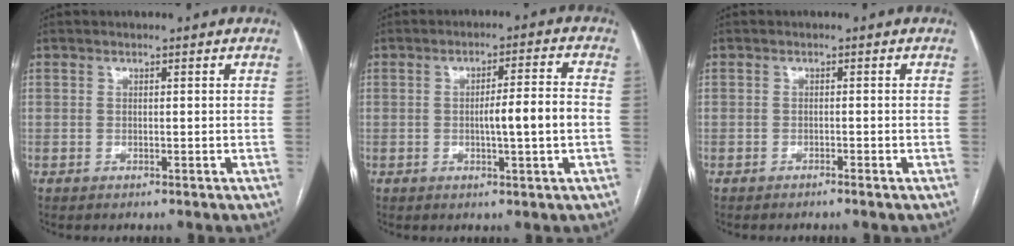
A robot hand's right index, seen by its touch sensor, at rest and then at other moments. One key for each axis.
{"total": 6.5, "fx": -0.9, "fy": 0.1, "fz": 6.5, "tx": -0.100, "ty": 0.008, "tz": -0.012}
{"total": 0.8, "fx": -0.7, "fy": -0.2, "fz": 0.4, "tx": -0.011, "ty": 0.001, "tz": -0.012}